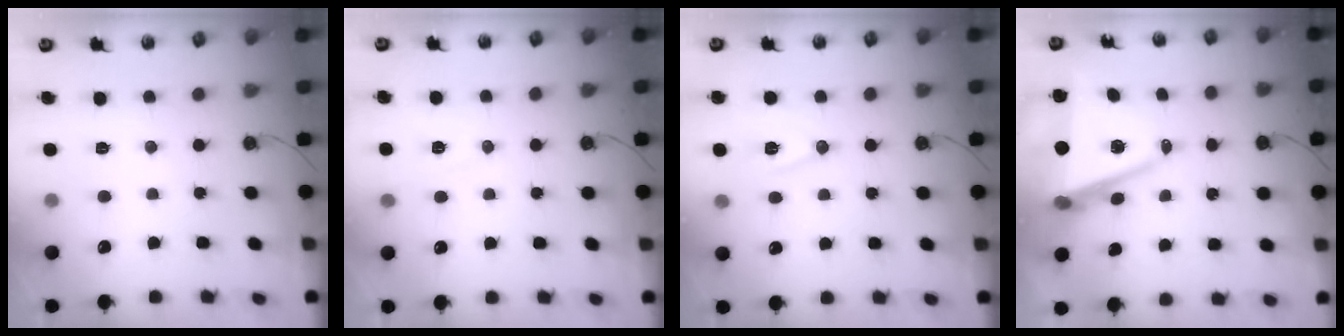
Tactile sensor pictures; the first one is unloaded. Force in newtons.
{"total": 7.3, "press": 5.7, "slide": 4.5}
{"total": 8.5, "press": 7.8, "slide": 3.5}
{"total": 10.3, "press": 9.4, "slide": 4.3}